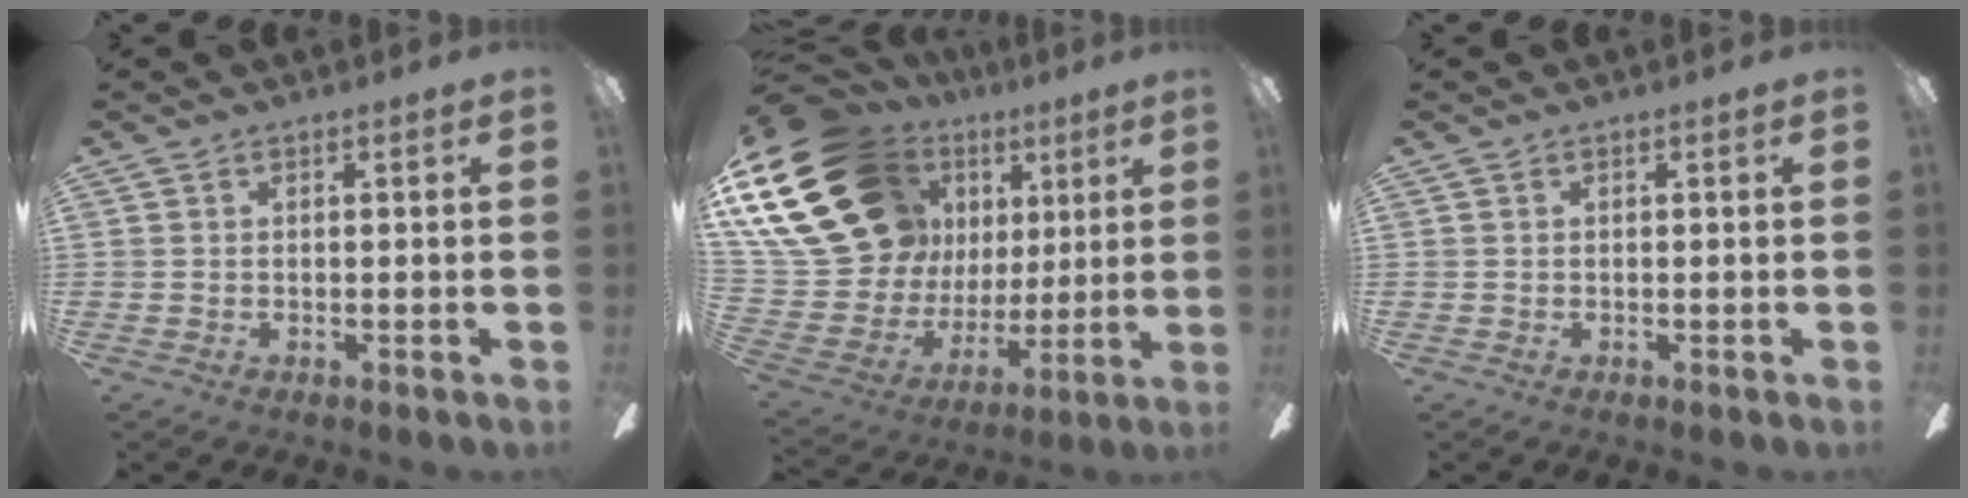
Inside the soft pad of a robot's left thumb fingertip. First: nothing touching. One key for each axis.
{"total": 25.5, "fx": 12.5, "fy": 18.0, "fz": 13.1, "tx": -0.262, "ty": -0.071, "tz": 0.258}
{"total": 0.0}